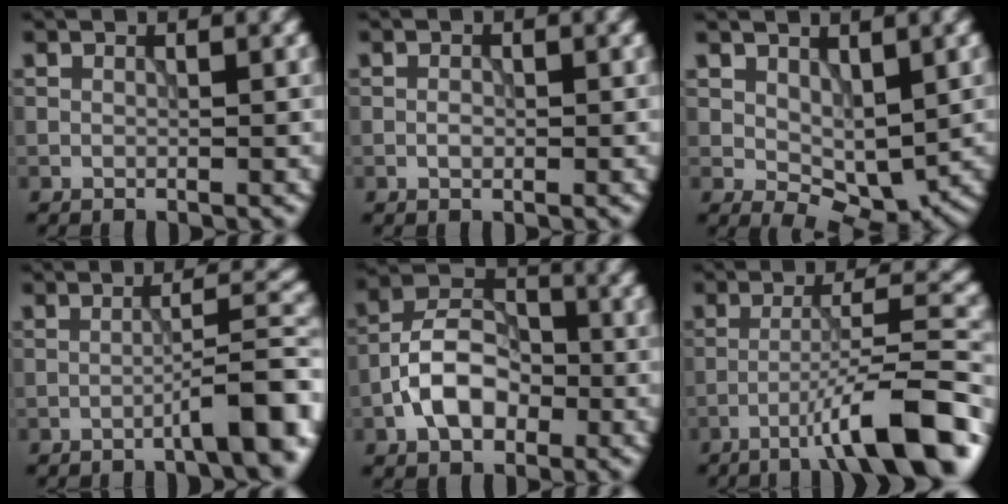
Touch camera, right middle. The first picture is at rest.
{"total": 0.9, "force": [-0.3, 0.5, 0.7], "torque": [-0.012, 0.001, -0.006]}
{"total": 3.9, "force": [1.0, 2.2, 3.1], "torque": [-0.054, -0.011, 0.023]}
{"total": 5.9, "force": [-3.3, 0.9, 4.9], "torque": [-0.064, 0.022, -0.054]}
{"total": 6.0, "force": [-2.1, 3.8, 4.1], "torque": [-0.067, 0.011, -0.045]}
{"total": 9.6, "force": [-5.5, 1.1, 7.7], "torque": [-0.113, 0.020, -0.089]}